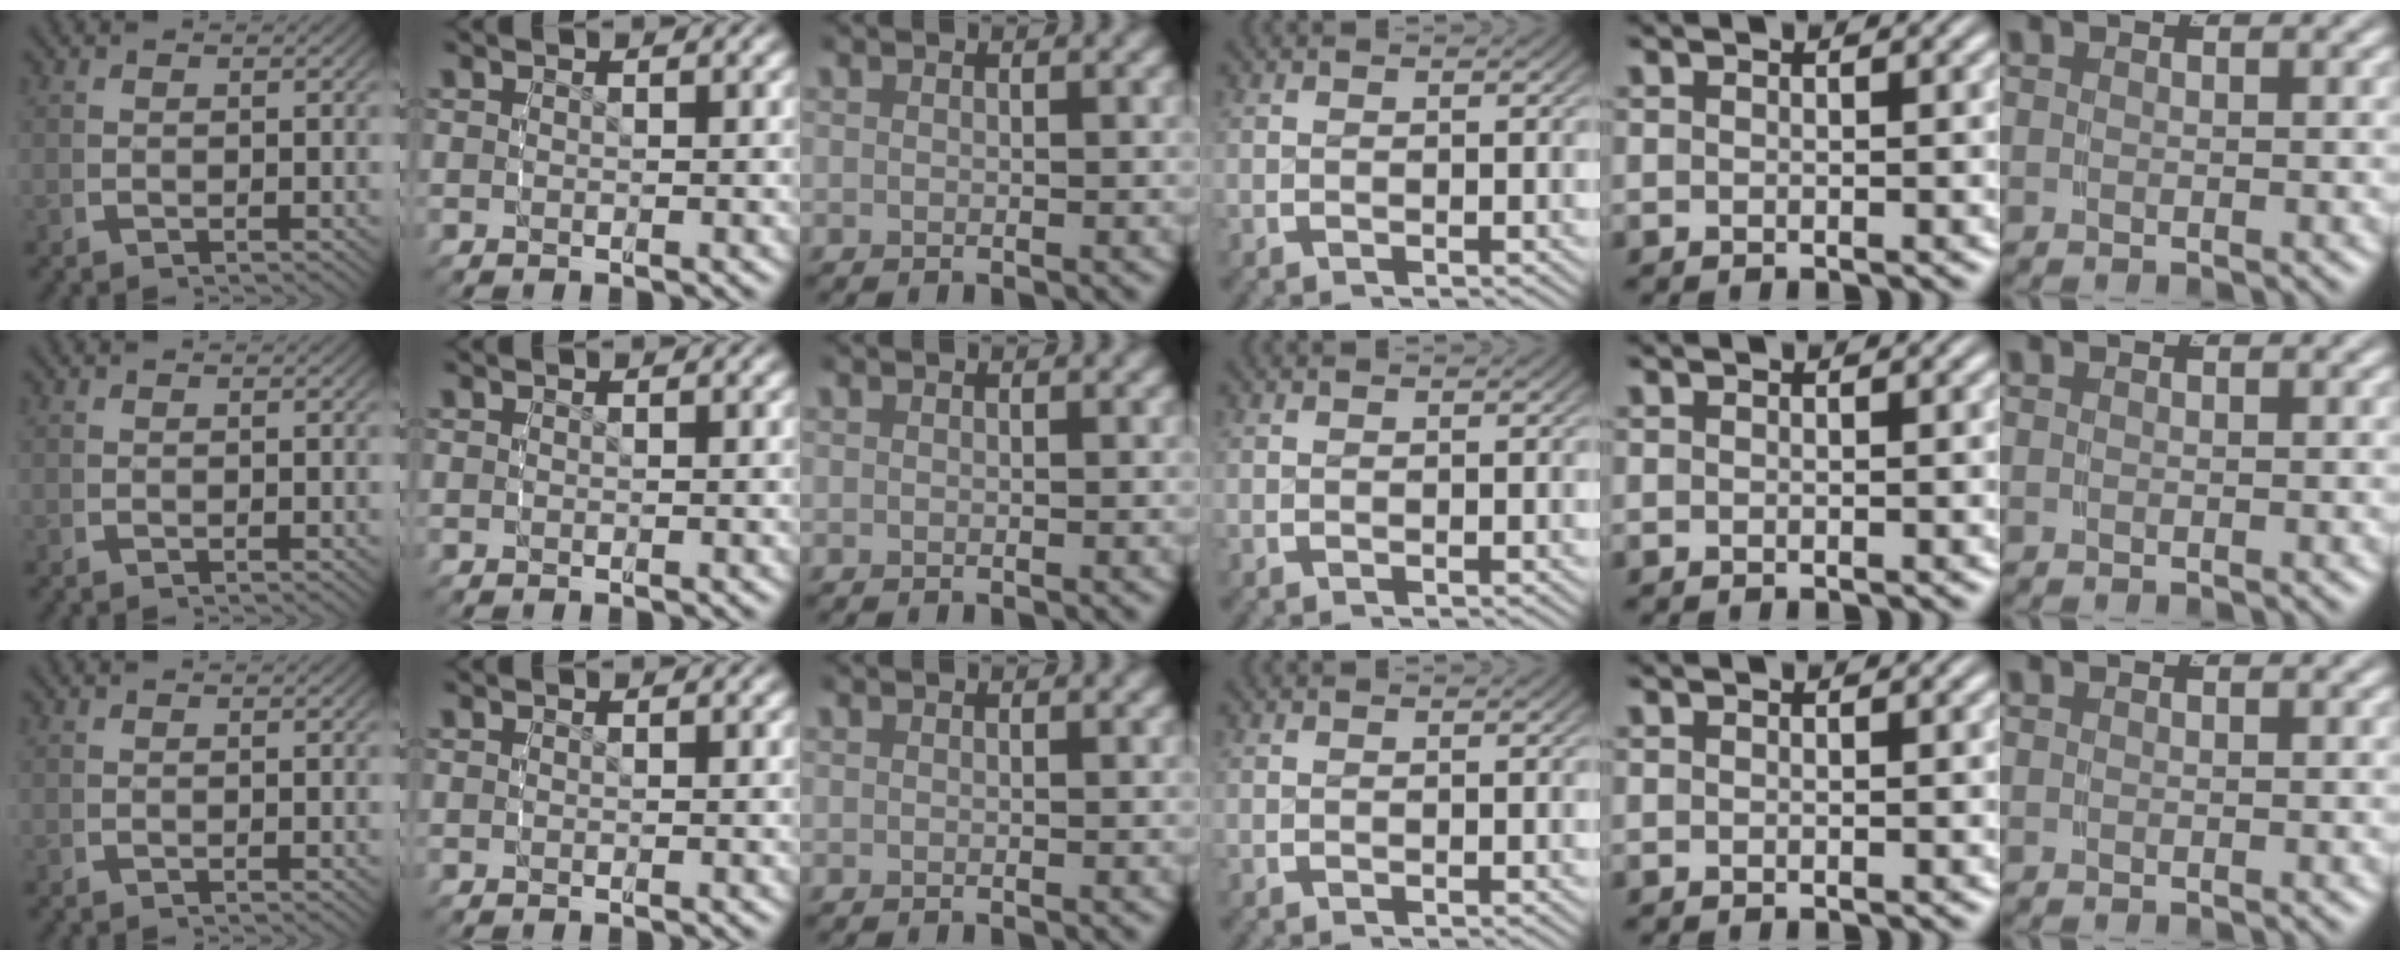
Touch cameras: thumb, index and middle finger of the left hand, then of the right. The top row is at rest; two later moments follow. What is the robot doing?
{"motion": "reach", "object": "shirt"}